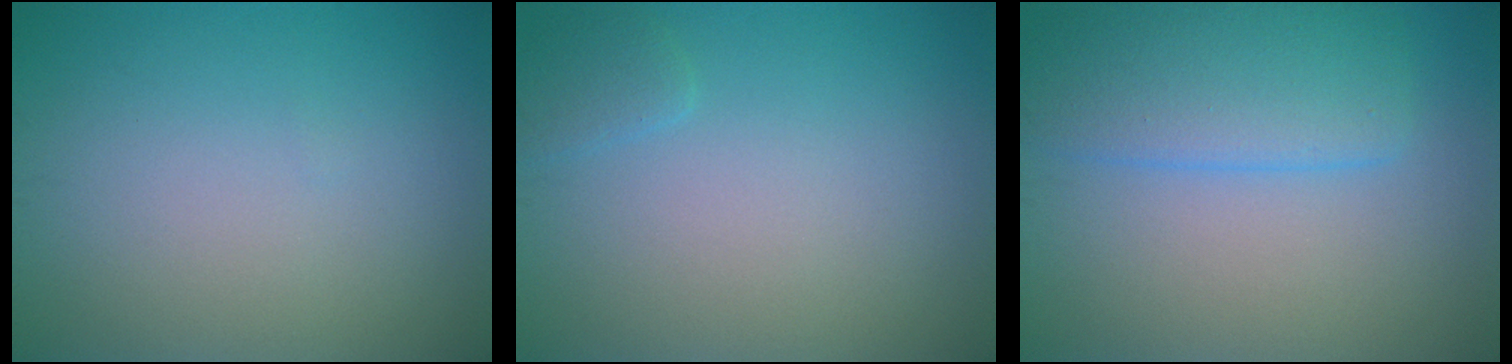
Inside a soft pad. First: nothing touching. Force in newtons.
{"total": 1.0, "press": 1.0, "slide": 0.1}
{"total": 5.2, "press": 5.2, "slide": 0.4}